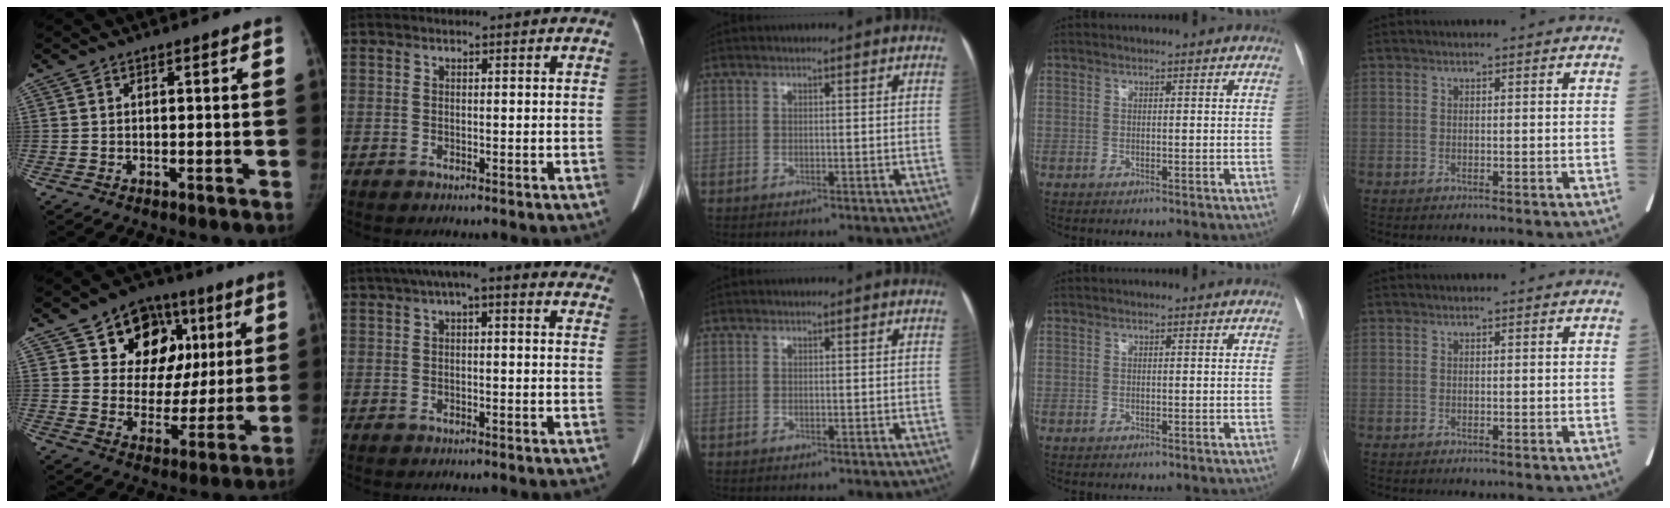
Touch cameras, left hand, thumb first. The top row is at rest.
{"thumb": {"total": 18.1, "force": [7.4, 13.5, 9.5], "torque": [-0.081, 0.000, 0.120]}, "index": {"total": 11.1, "force": [7.0, 3.4, 7.8], "torque": [-0.108, 0.049, 0.085]}}